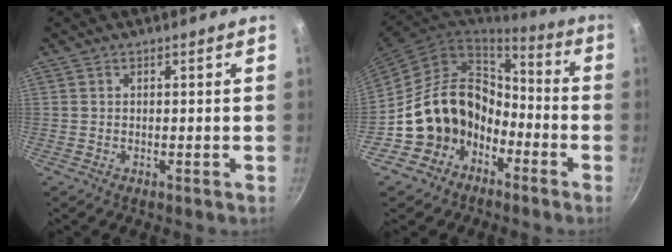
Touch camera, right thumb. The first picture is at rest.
{"total": 16.5, "force": [-6.1, 13.4, 7.4], "torque": [-0.095, 0.072, -0.095]}